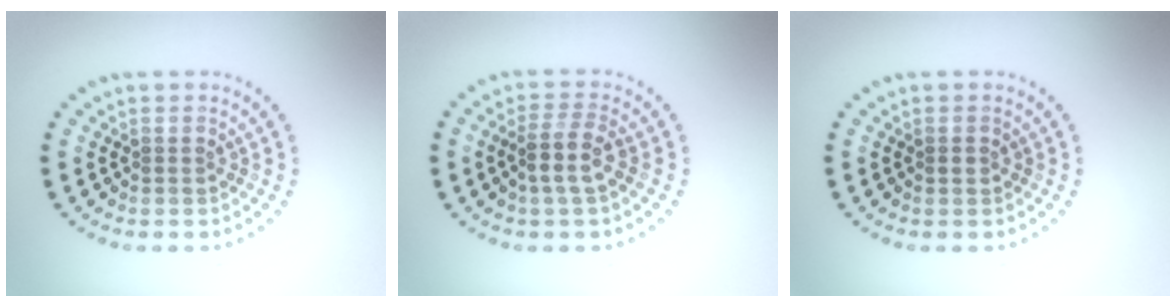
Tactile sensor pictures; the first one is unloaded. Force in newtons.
{"total": 2.8, "press": 2.4, "slide": 1.6}
{"total": 0.5, "press": 0.5, "slide": 0.1}